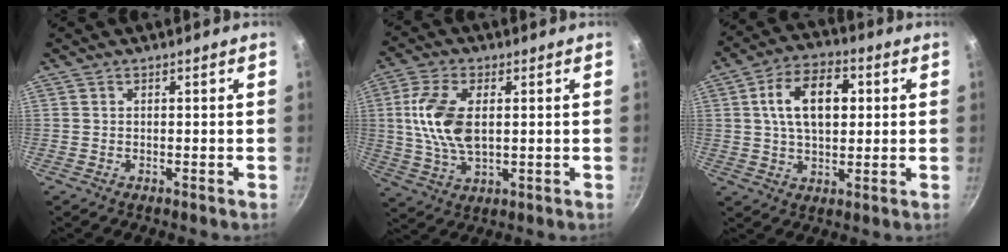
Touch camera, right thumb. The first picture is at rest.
{"total": 11.6, "force": [1.5, 6.2, 9.7], "torque": [-0.193, 0.001, 0.028]}
{"total": 11.7, "force": [2.2, 7.1, 9.1], "torque": [-0.136, 0.011, 0.031]}